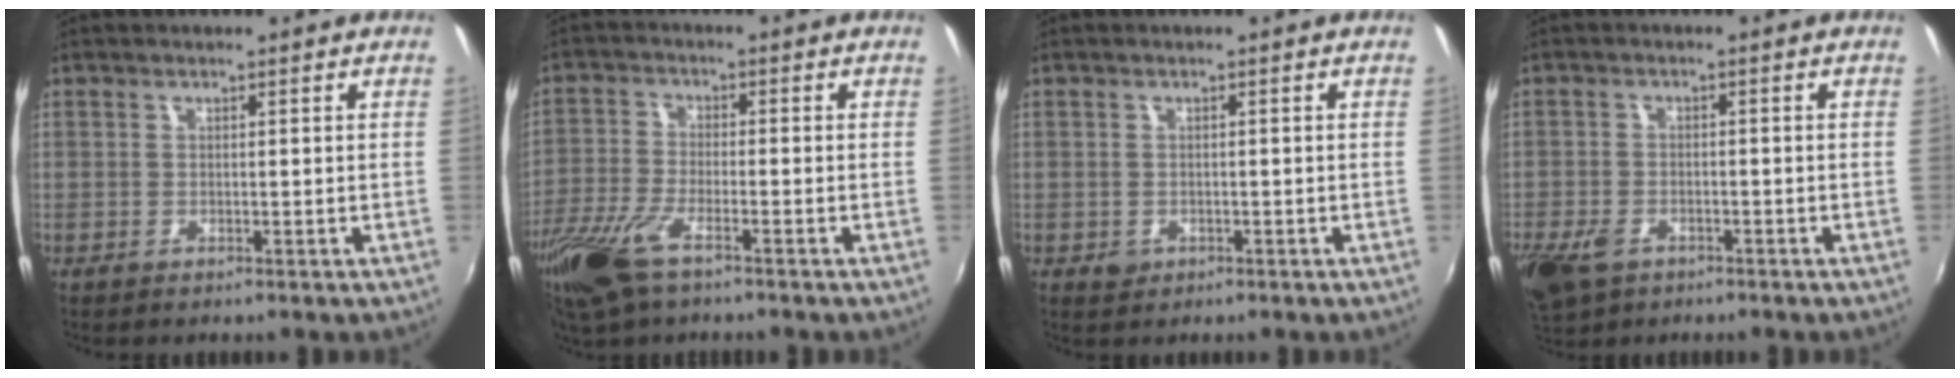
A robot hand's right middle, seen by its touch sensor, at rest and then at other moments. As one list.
[{"total": 10.0, "force": [-6.4, 3.0, 7.1], "torque": [-0.170, -0.022, -0.132]}, {"total": 1.6, "force": [-0.6, 1.4, 0.5], "torque": [-0.009, -0.002, -0.007]}, {"total": 7.8, "force": [-4.7, 4.5, 4.4], "torque": [-0.118, -0.022, -0.086]}]